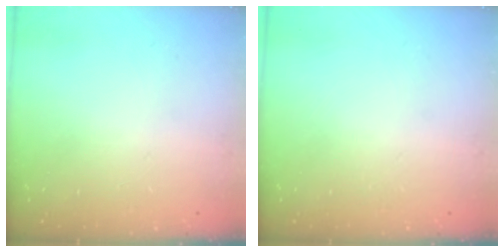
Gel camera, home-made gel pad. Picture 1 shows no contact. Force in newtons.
{"total": 0.0}